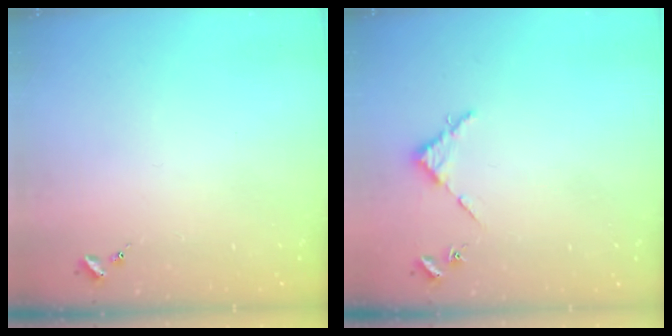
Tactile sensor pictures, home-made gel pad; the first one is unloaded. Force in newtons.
{"total": 2.7, "press": 2.7, "slide": 0.3}